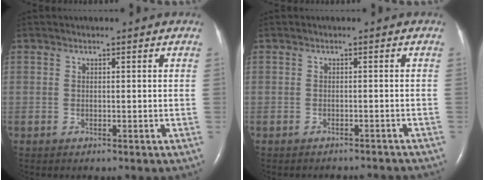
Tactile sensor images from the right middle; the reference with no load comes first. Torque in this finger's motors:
{"motor_torque": [-0.06, -0.12, 0.01, -0.01]}